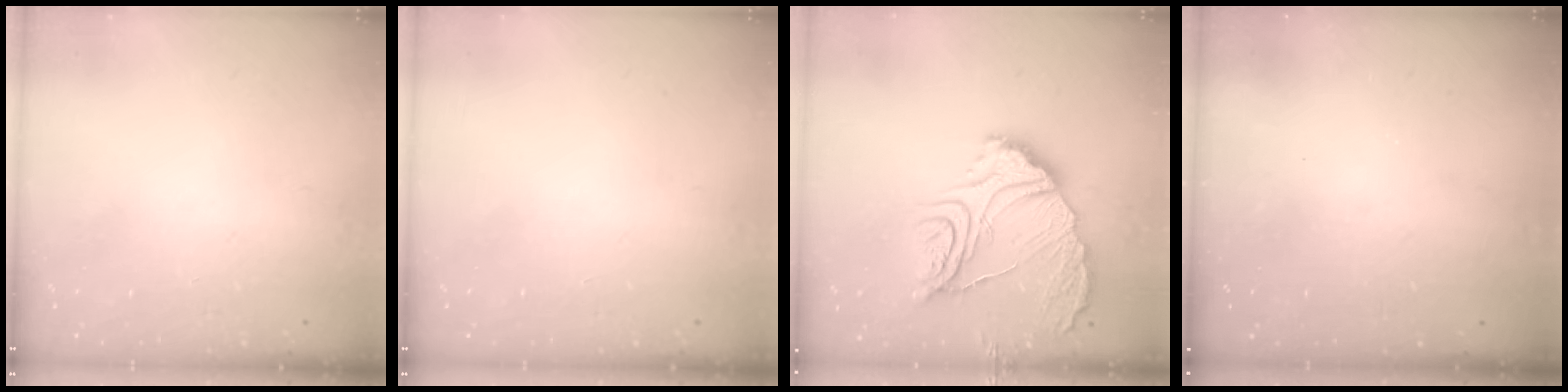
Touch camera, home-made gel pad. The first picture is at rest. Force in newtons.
{"total": 0.0}
{"total": 18.5, "press": 18.5, "slide": 1.8}
{"total": 3.1, "press": 3.1, "slide": 0.1}